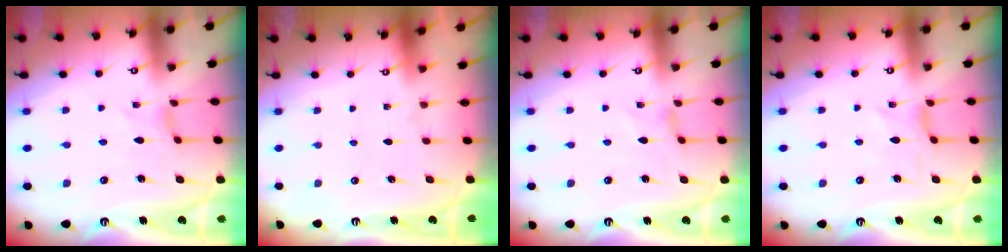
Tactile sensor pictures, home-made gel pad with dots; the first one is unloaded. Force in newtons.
{"total": 0.0}
{"total": 0.0}
{"total": 1.0, "press": 0.9, "slide": 0.3}